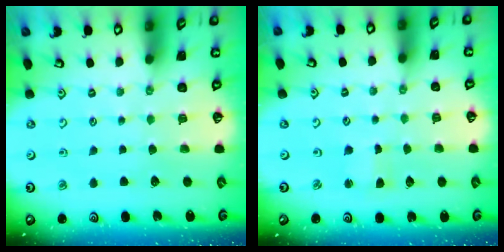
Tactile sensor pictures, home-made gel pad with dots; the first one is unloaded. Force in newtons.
{"total": 2.1, "press": 2.0, "slide": 0.3}